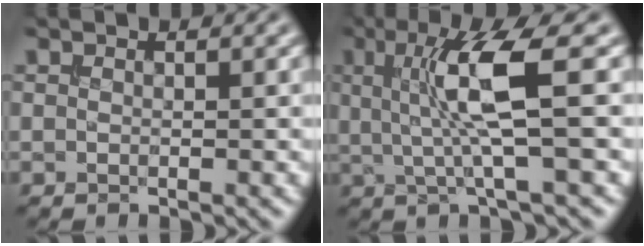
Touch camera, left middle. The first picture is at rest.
{"total": 6.4, "force": [1.0, 1.0, 6.2], "torque": [-0.125, 0.000, 0.022]}